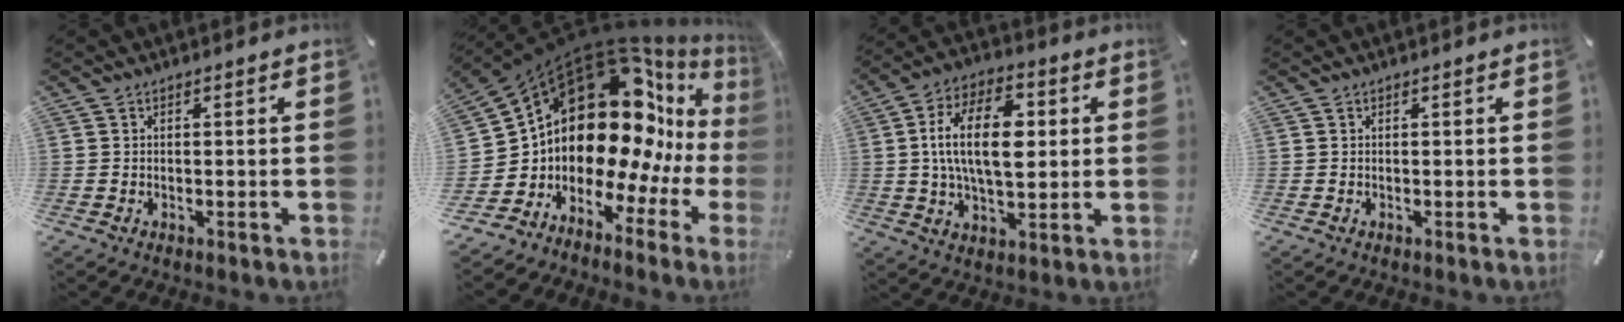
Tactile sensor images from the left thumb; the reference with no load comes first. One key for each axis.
{"total": 20.4, "fx": 7.5, "fy": 13.3, "fz": 13.6, "tx": -0.213, "ty": -0.099, "tz": 0.141}
{"total": 17.0, "fx": 2.3, "fy": 9.4, "fz": 14.0, "tx": -0.271, "ty": 0.005, "tz": 0.033}
{"total": 0.0}